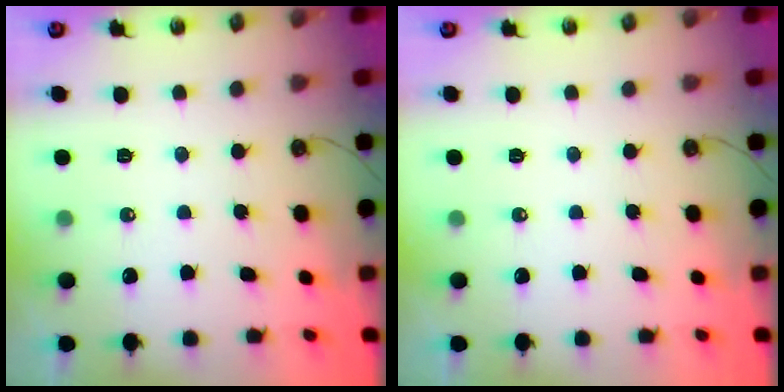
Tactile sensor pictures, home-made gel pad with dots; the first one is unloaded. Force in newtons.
{"total": 0.0}